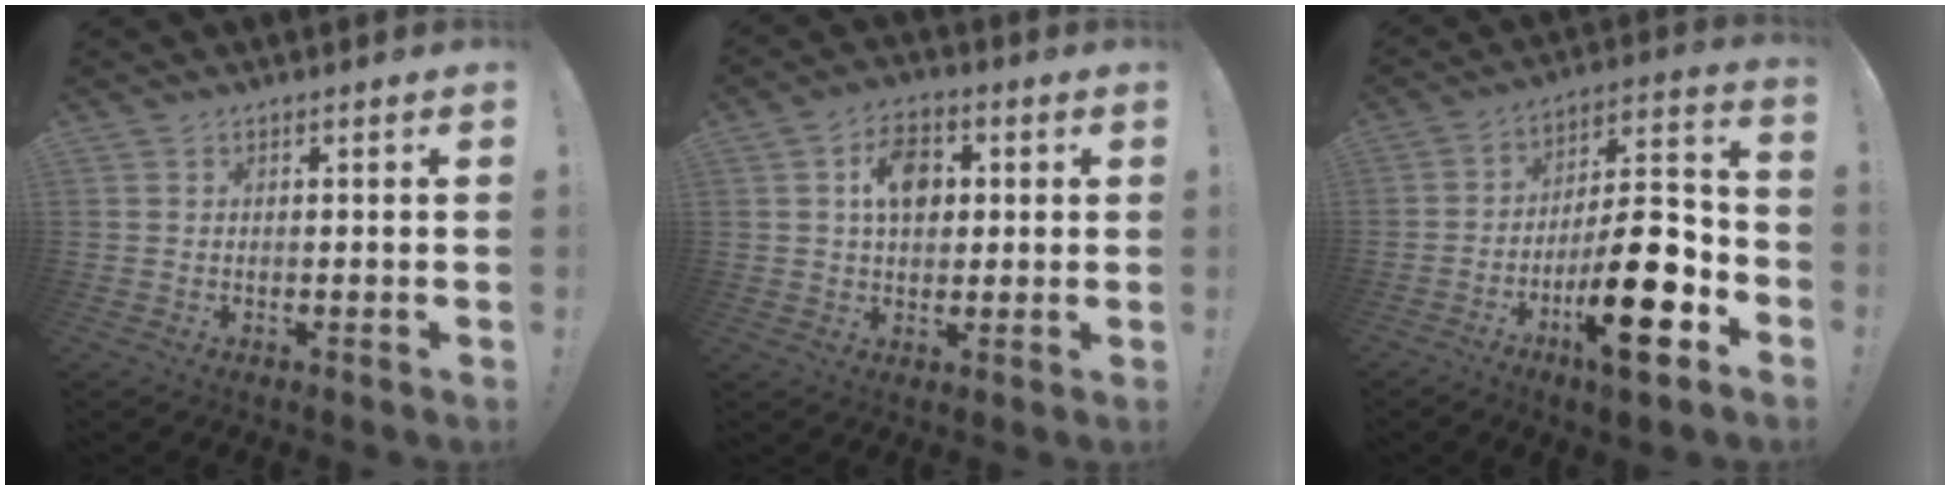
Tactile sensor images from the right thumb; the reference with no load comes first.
{"total": 9.5, "force": [2.3, 6.9, 6.1], "torque": [-0.077, 0.002, 0.040]}
{"total": 21.1, "force": [-8.5, 6.6, 18.2], "torque": [-0.291, 0.053, -0.131]}